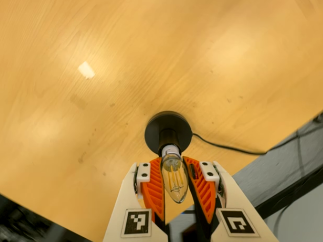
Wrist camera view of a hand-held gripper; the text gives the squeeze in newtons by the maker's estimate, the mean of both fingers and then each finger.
{"total": 16.2, "left": 15.5, "right": 16.8}